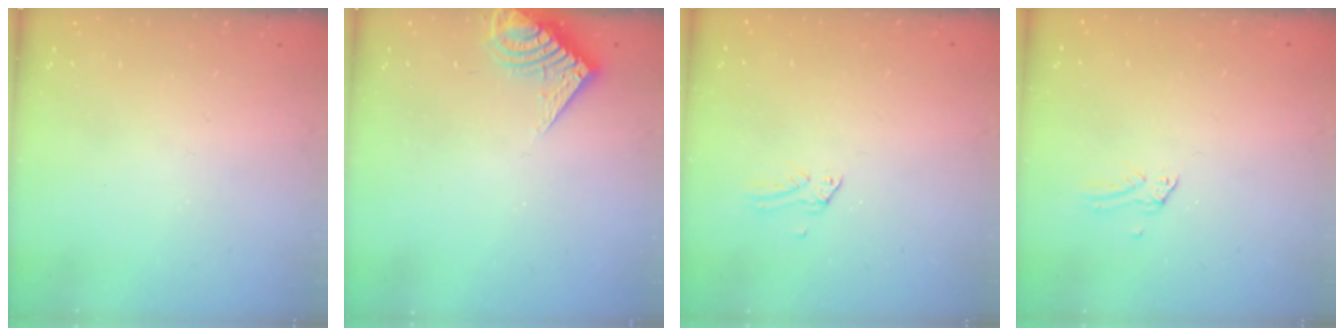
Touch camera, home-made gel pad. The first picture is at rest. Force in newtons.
{"total": 9.4, "press": 9.3, "slide": 1.0}
{"total": 0.0}
{"total": 0.0}